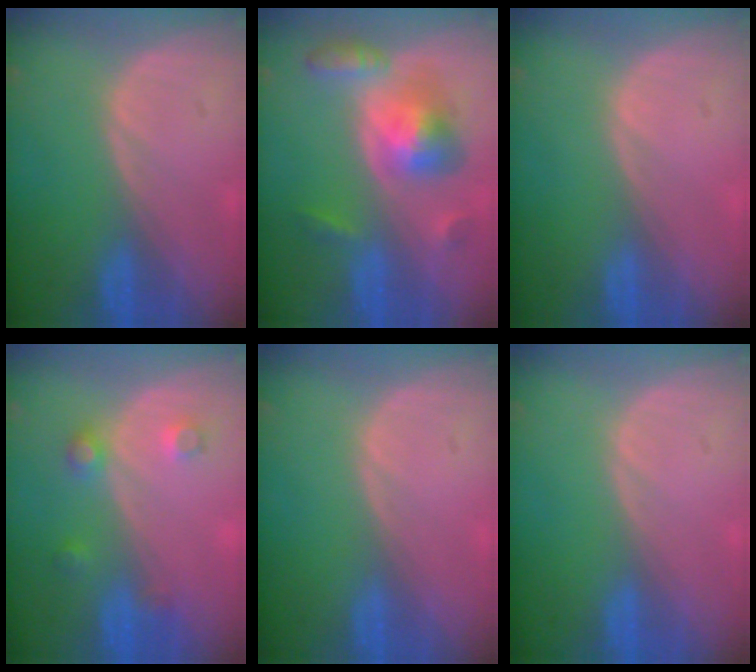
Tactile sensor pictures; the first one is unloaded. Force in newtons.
{"total": 7.3, "press": 7.3, "slide": 0.5}
{"total": 0.0}
{"total": 3.5, "press": 3.3, "slide": 1.2}
{"total": 0.0}
{"total": 0.0}